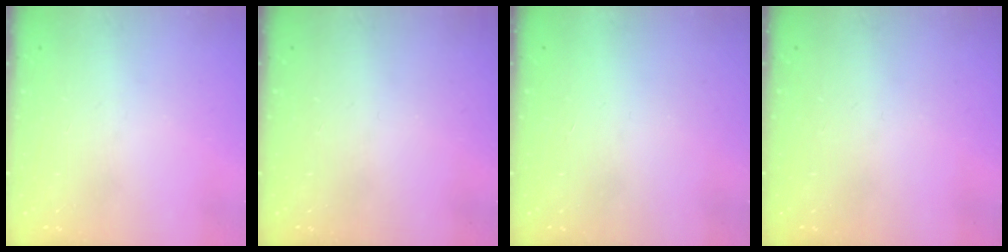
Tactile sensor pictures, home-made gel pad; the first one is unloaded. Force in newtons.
{"total": 0.0}
{"total": 1.7, "press": 1.7, "slide": 0.1}
{"total": 0.0}